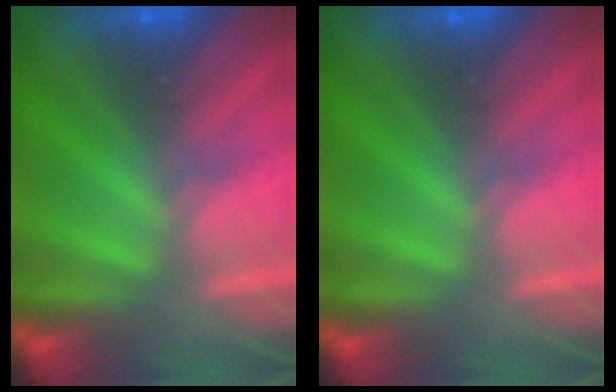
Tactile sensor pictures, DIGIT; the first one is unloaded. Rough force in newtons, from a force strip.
{"total": 0.0}